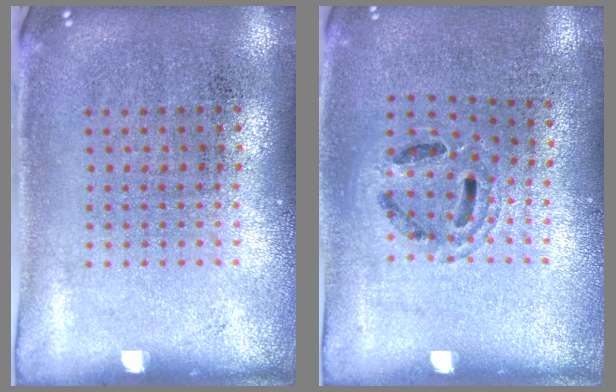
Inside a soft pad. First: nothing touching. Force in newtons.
{"total": 0.9, "press": 0.9, "slide": 0.1}